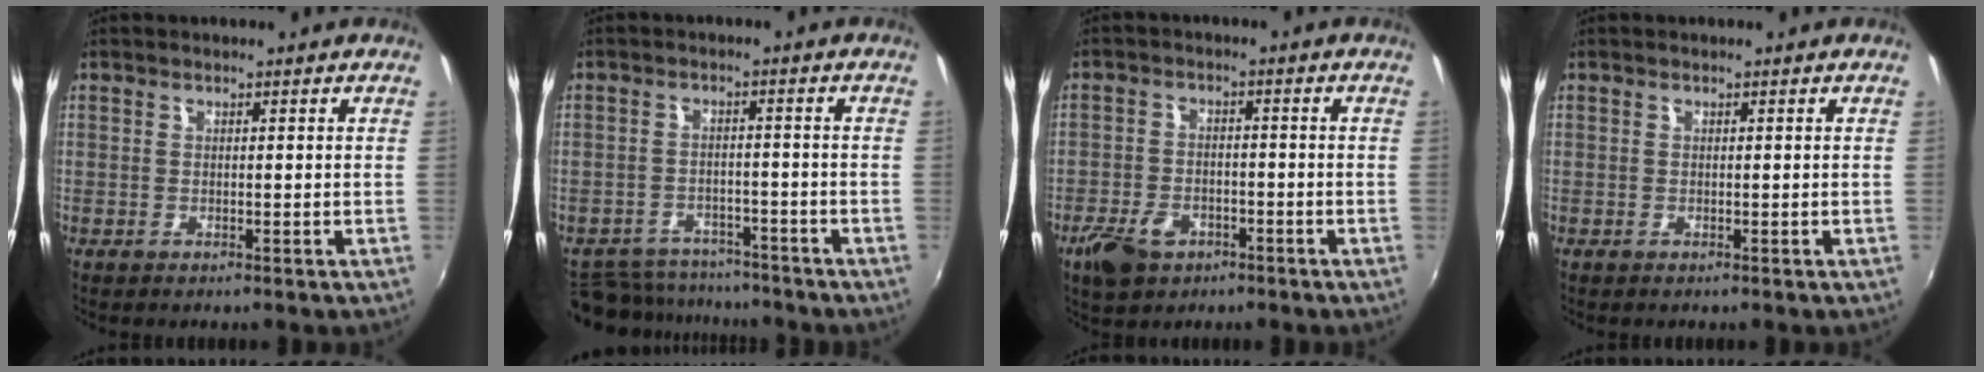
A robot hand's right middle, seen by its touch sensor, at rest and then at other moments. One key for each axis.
{"total": 11.9, "fx": -10.4, "fy": 4.9, "fz": 3.1, "tx": -0.084, "ty": 0.008, "tz": -0.148}
{"total": 8.3, "fx": -5.0, "fy": 5.0, "fz": 4.3, "tx": -0.116, "ty": -0.009, "tz": -0.086}
{"total": 0.0}